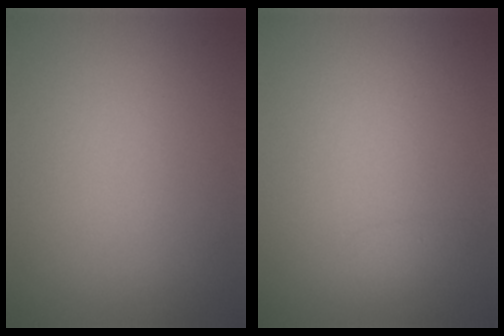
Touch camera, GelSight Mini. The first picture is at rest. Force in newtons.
{"total": 0.6, "press": 0.6, "slide": 0.1}